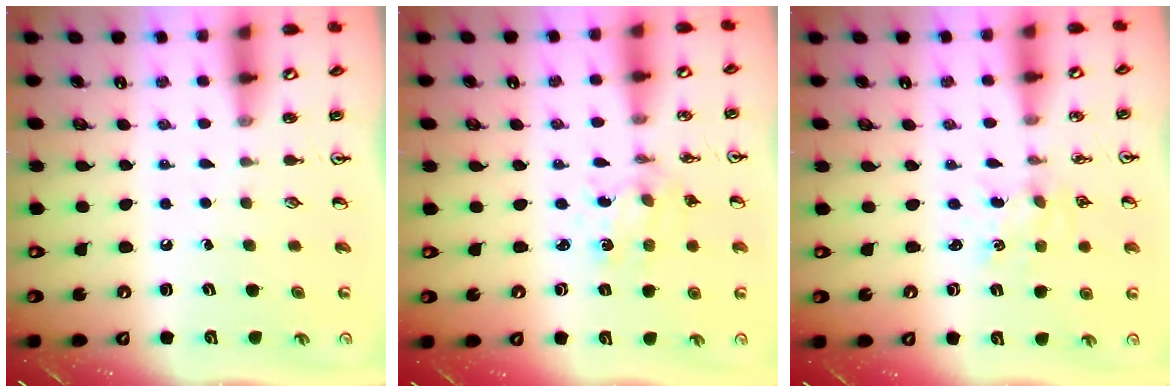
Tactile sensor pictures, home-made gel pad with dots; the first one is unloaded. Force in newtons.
{"total": 2.7, "press": 2.7, "slide": 0.3}
{"total": 1.4, "press": 1.4, "slide": 0.2}